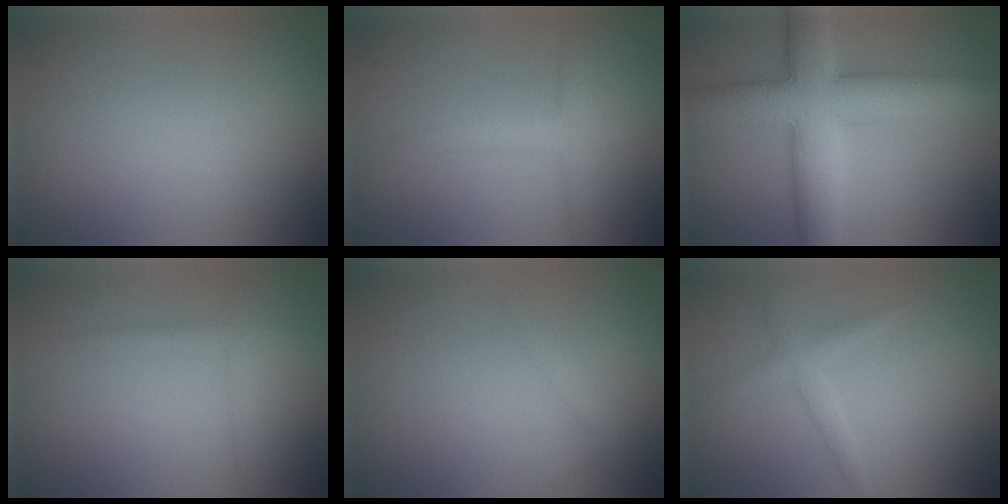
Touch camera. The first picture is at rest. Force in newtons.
{"total": 2.4, "press": 2.4, "slide": 0.1}
{"total": 9.7, "press": 9.7, "slide": 0.2}
{"total": 1.4, "press": 1.4, "slide": 0.0}
{"total": 0.8, "press": 0.8, "slide": 0.1}
{"total": 1.7, "press": 1.7, "slide": 0.1}